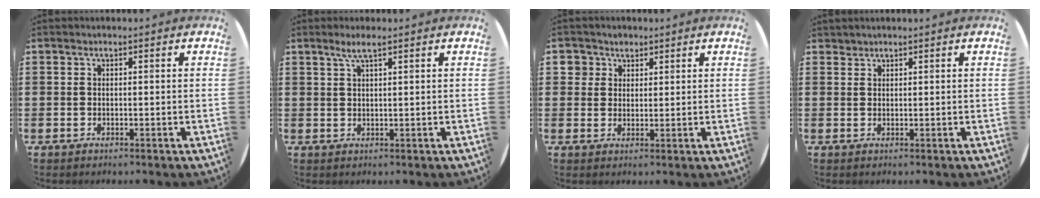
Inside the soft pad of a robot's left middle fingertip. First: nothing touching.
{"total": 2.3, "force": [1.6, 0.1, 1.7], "torque": [-0.034, 0.003, 0.027]}
{"total": 2.9, "force": [1.9, 2.2, 0.0], "torque": [0.009, 0.003, 0.033]}
{"total": 0.8, "force": [0.7, 0.1, -0.2], "torque": [0.001, 0.000, 0.015]}